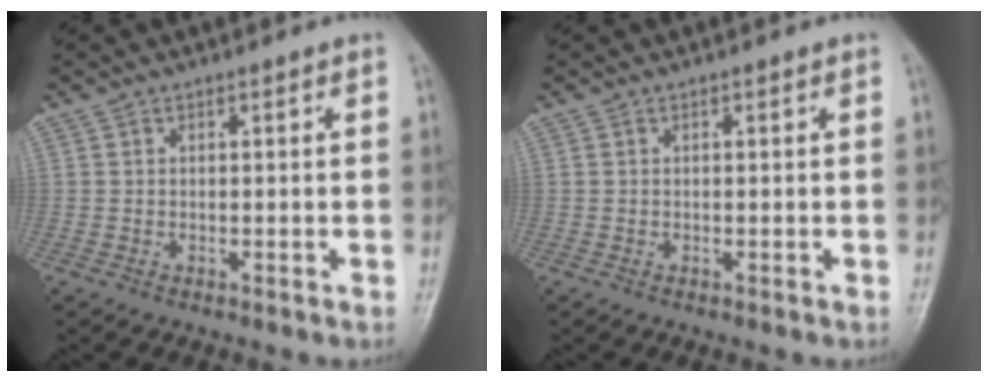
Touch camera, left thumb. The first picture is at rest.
{"total": 0.0}